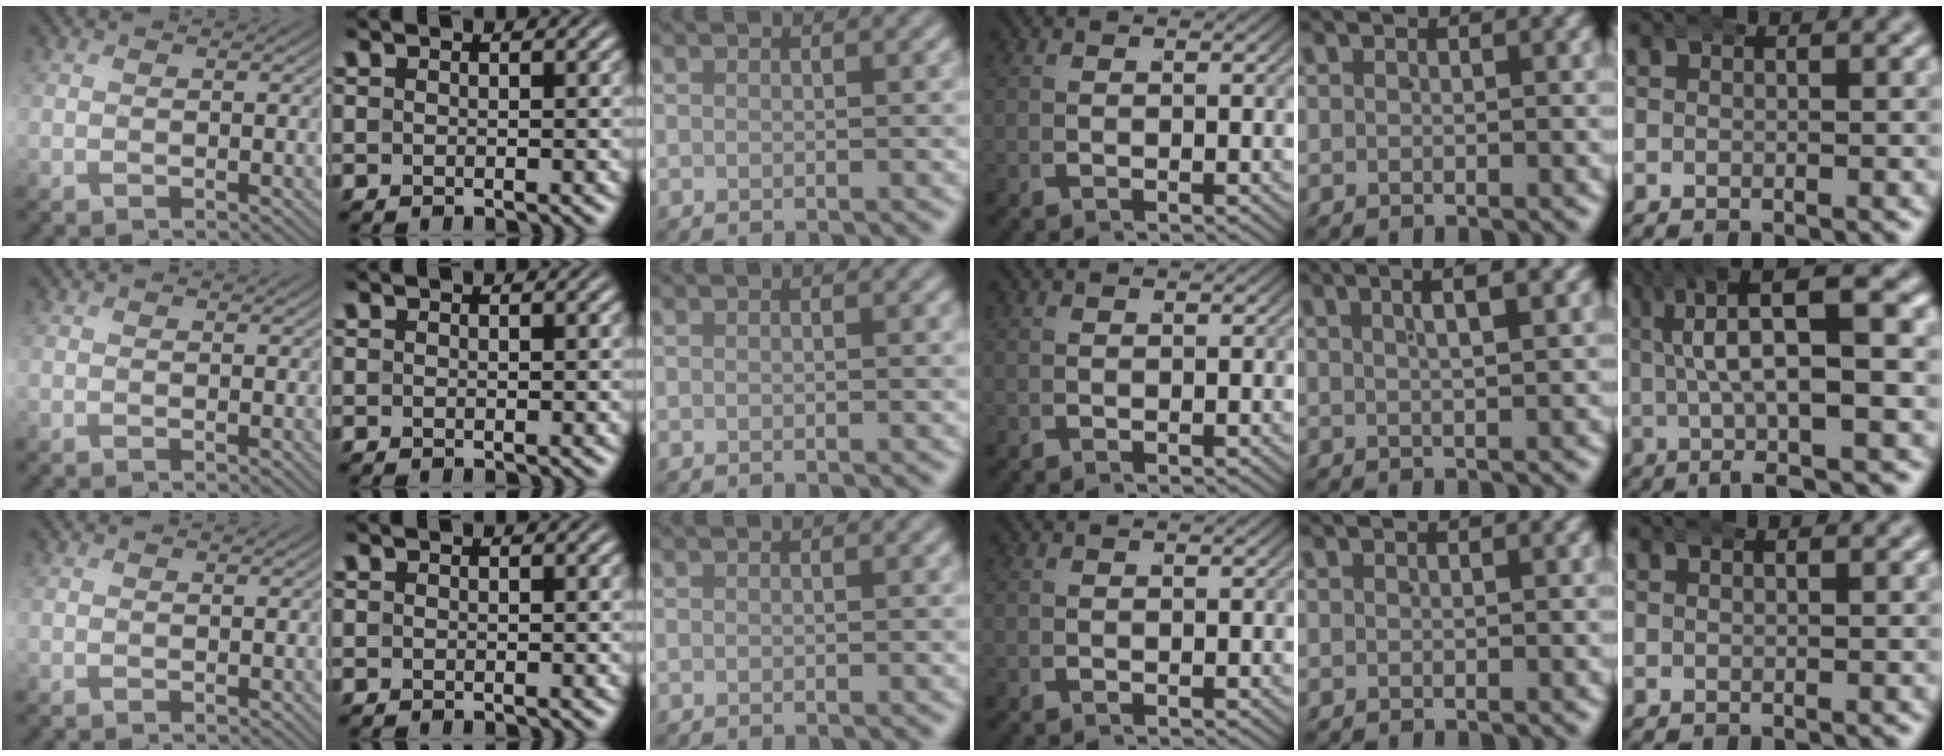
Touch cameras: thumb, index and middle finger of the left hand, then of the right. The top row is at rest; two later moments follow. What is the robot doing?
{"motion": "wrap", "object": "arm wrap"}